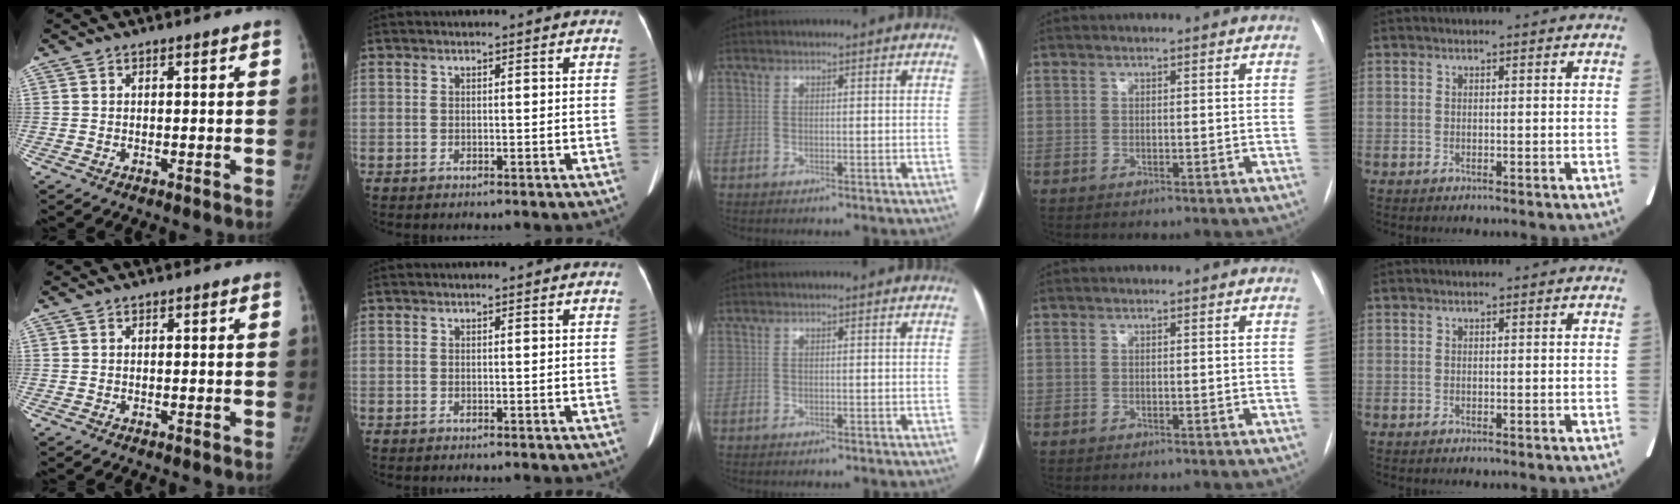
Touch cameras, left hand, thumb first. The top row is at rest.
{}